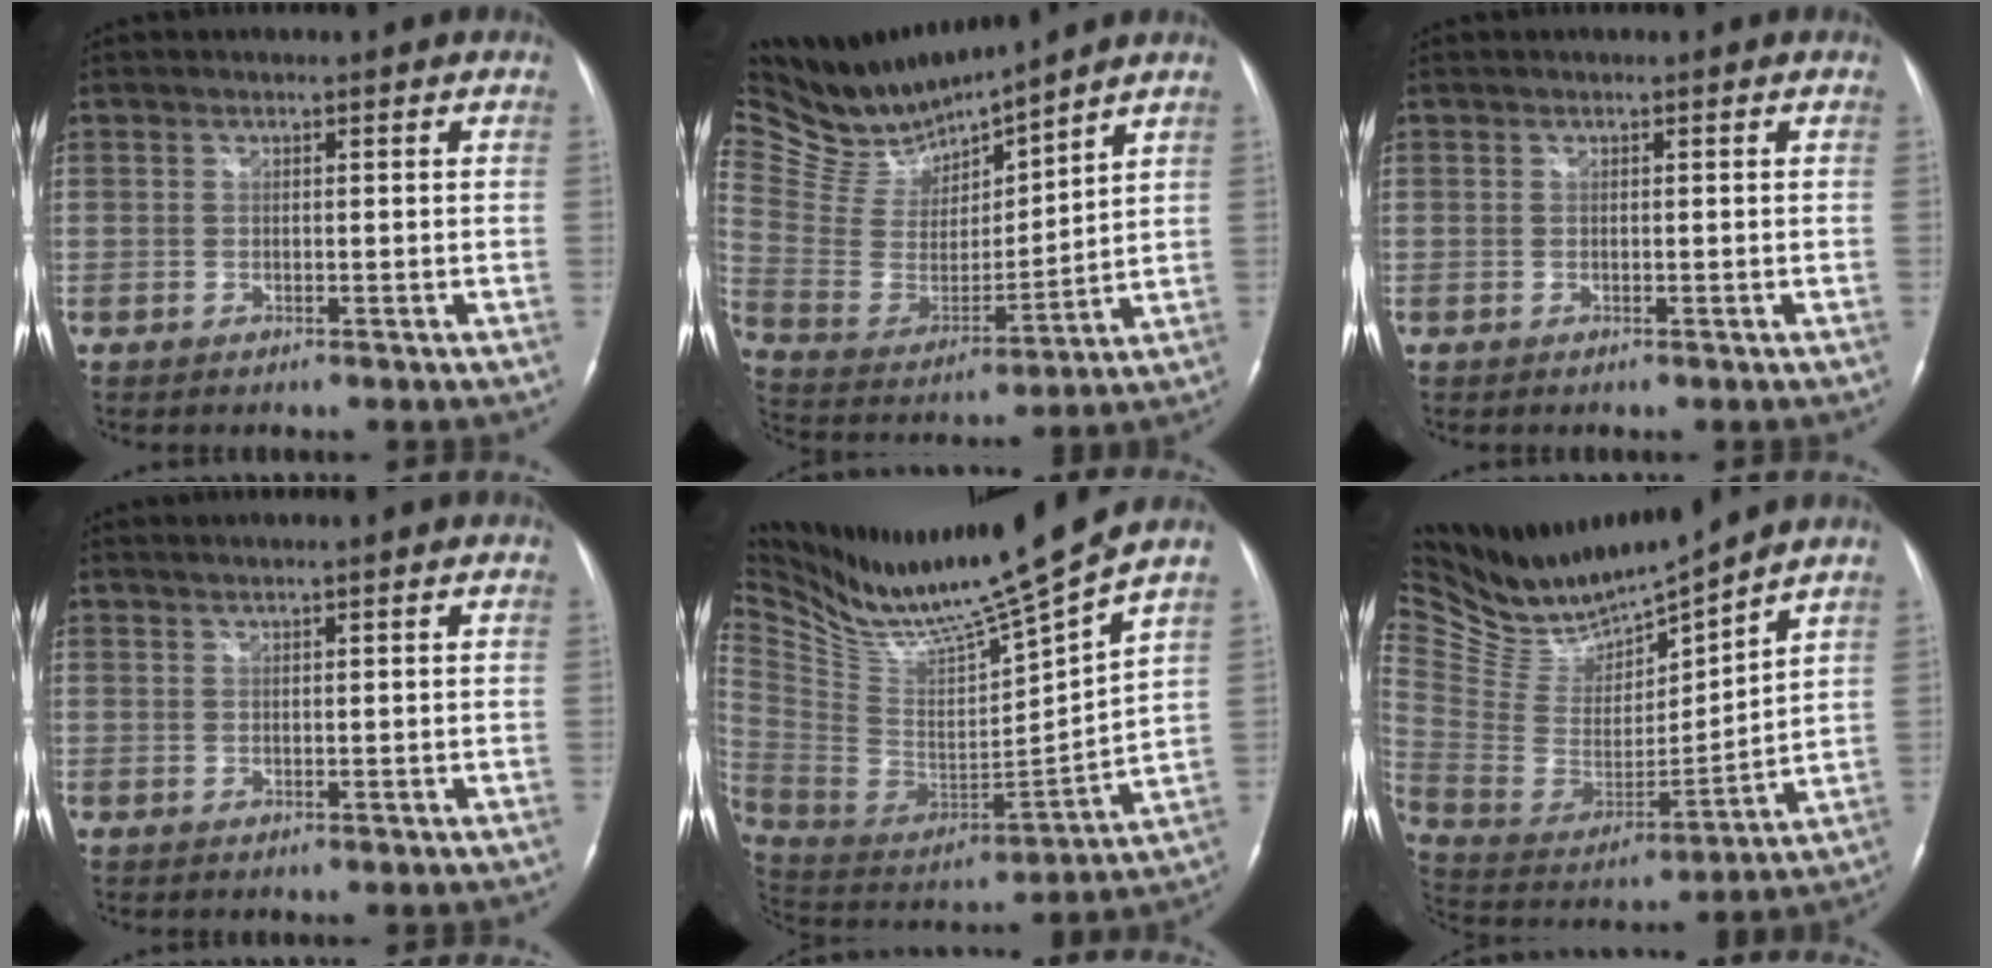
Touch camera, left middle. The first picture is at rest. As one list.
[{"total": 14.9, "force": [14.3, 0.9, 3.9], "torque": [-0.098, -0.010, 0.287]}, {"total": 0.0}, {"total": 1.4, "force": [1.1, -0.4, 0.7], "torque": [-0.015, 0.007, 0.026]}, {"total": 18.7, "force": [16.5, -1.4, 8.6], "torque": [-0.175, -0.055, 0.297]}, {"total": 17.5, "force": [16.8, 1.3, 4.8], "torque": [-0.120, -0.036, 0.318]}]